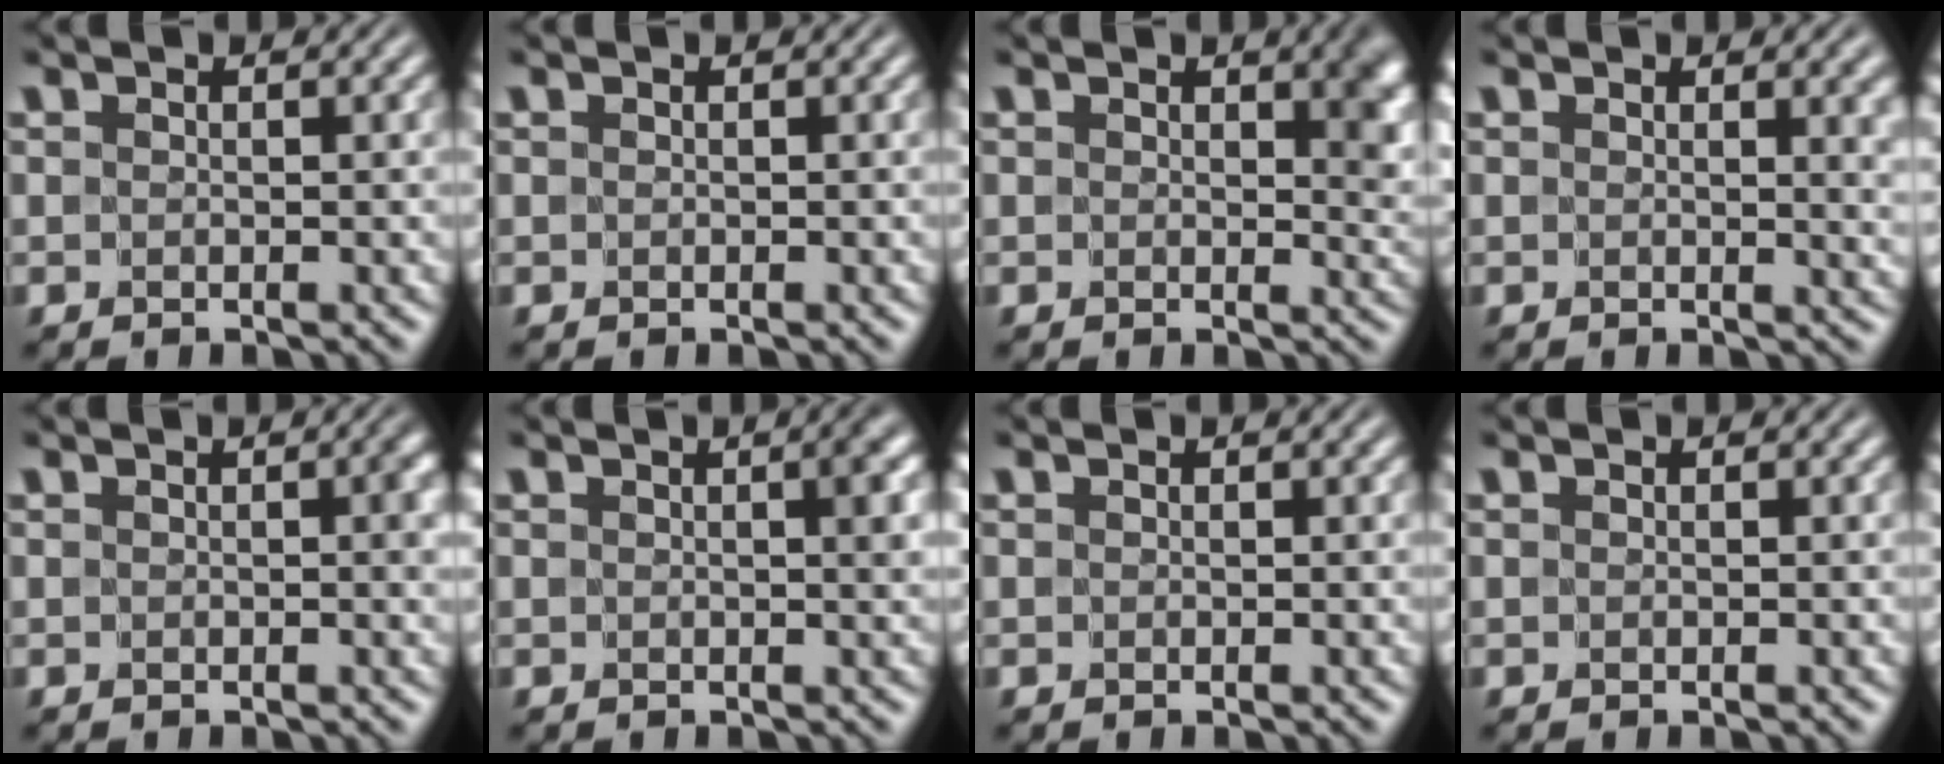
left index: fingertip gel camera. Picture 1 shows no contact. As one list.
[{"total": 0.0}, {"total": 3.9, "force": [1.0, 2.2, 3.0], "torque": [-0.032, -0.004, 0.013]}, {"total": 2.5, "force": [0.8, 0.7, 2.3], "torque": [-0.023, -0.004, 0.013]}, {"total": 1.4, "force": [0.1, 0.6, 1.3], "torque": [-0.015, 0.001, 0.001]}, {"total": 1.6, "force": [0.4, 0.2, 1.6], "torque": [-0.020, 0.003, 0.003]}, {"total": 0.0}, {"total": 0.0}]